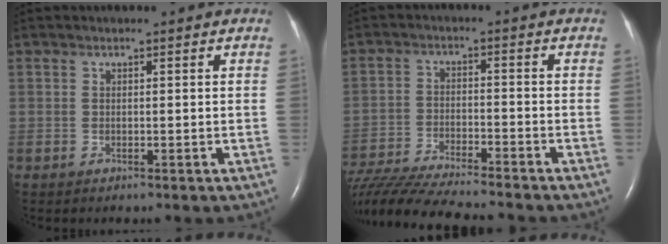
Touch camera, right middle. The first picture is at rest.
{"total": 18.1, "force": [-16.2, 1.3, 8.1], "torque": [-0.163, -0.032, -0.263]}